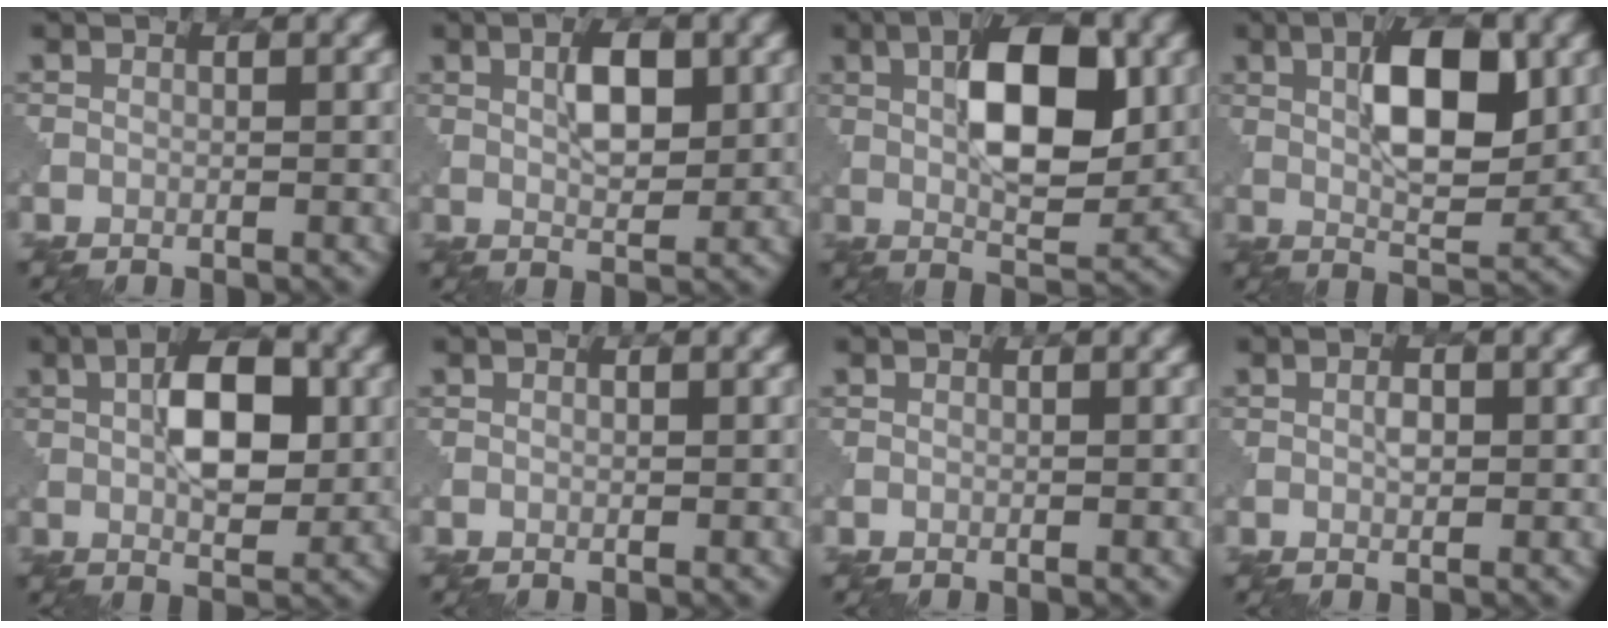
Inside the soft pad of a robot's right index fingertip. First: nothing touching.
{"total": 3.8, "force": [1.4, 1.6, 3.2], "torque": [-0.056, 0.001, 0.026]}
{"total": 9.2, "force": [2.0, 3.9, 8.1], "torque": [-0.119, 0.006, 0.032]}
{"total": 7.9, "force": [2.1, 3.1, 7.0], "torque": [-0.104, 0.004, 0.036]}
{"total": 6.4, "force": [1.3, 3.0, 5.5], "torque": [-0.082, 0.004, 0.022]}
{"total": 0.0}
{"total": 0.0}
{"total": 1.0, "force": [0.3, 0.6, 0.8], "torque": [-0.013, -0.001, 0.007]}